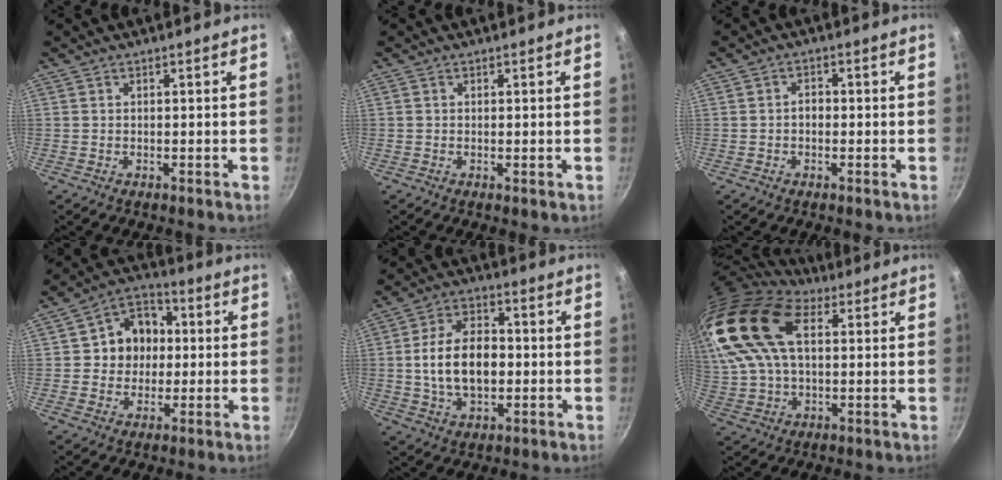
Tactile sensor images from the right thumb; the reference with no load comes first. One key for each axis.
{"total": 0.6, "fx": 0.0, "fy": 0.2, "fz": 0.6, "tx": -0.010, "ty": -0.002, "tz": -0.002}
{"total": 1.8, "fx": -0.4, "fy": 1.3, "fz": 1.1, "tx": -0.010, "ty": 0.009, "tz": -0.008}
{"total": 10.6, "fx": 1.0, "fy": 9.2, "fz": 5.2, "tx": -0.038, "ty": 0.014, "tz": 0.000}
{"total": 12.1, "fx": -0.6, "fy": 7.6, "fz": 9.4, "tx": -0.145, "ty": 0.018, "tz": -0.012}
{"total": 20.6, "fx": 8.2, "fy": 11.4, "fz": 15.1, "tx": -0.303, "ty": -0.001, "tz": 0.149}